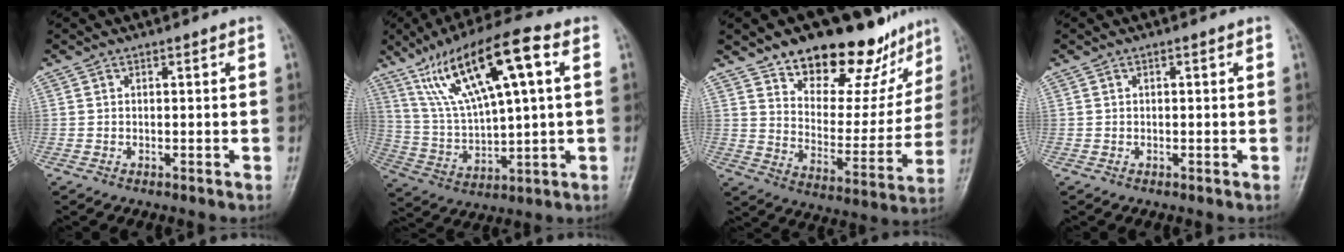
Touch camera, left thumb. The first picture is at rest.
{"total": 18.6, "force": [7.6, 4.9, 16.2], "torque": [-0.294, 0.000, 0.142]}
{"total": 22.1, "force": [16.3, 10.4, 10.6], "torque": [-0.095, -0.091, 0.243]}
{"total": 0.0}